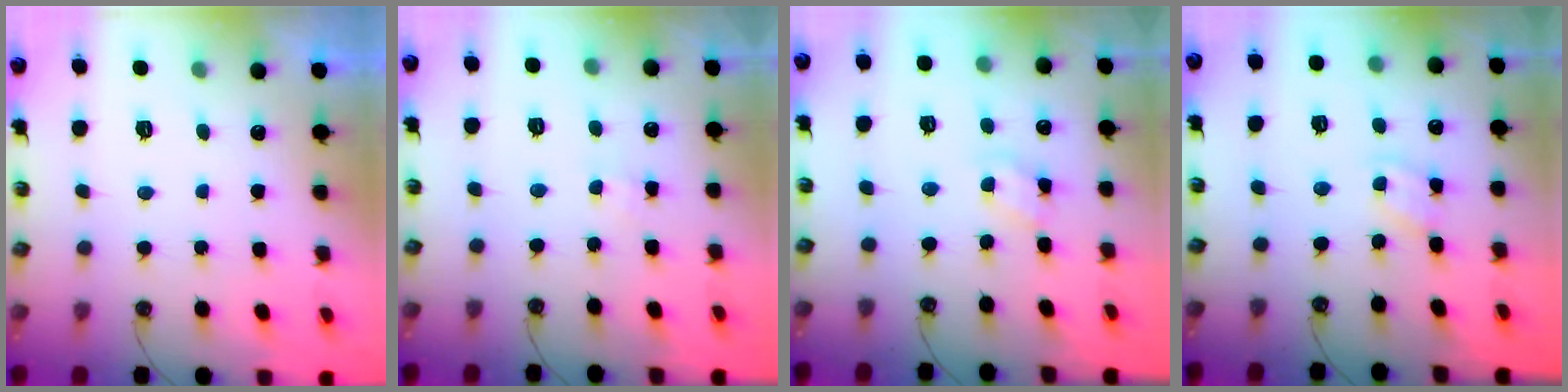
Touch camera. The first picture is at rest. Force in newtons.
{"total": 1.5, "press": 1.5, "slide": 0.3}
{"total": 4.9, "press": 4.9, "slide": 0.6}
{"total": 2.1, "press": 2.1, "slide": 0.3}